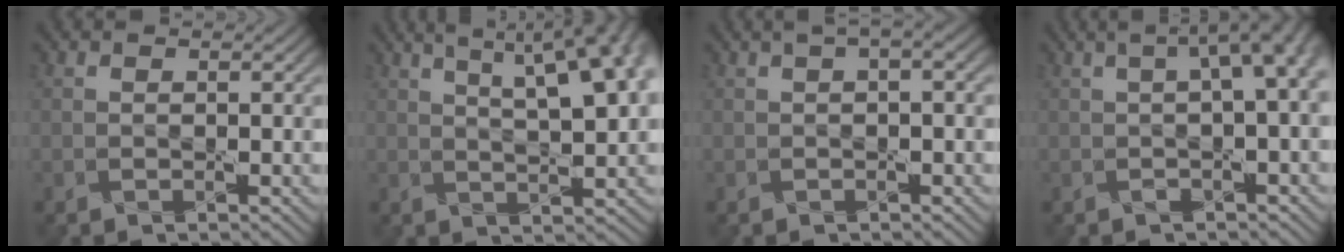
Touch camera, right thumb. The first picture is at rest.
{"total": 15.3, "force": [6.9, 5.7, 12.4], "torque": [-0.159, 0.047, 0.084]}
{"total": 2.6, "force": [0.8, 0.6, 2.4], "torque": [-0.039, 0.009, 0.008]}
{"total": 6.0, "force": [0.8, 1.8, 5.6], "torque": [-0.071, 0.016, 0.011]}